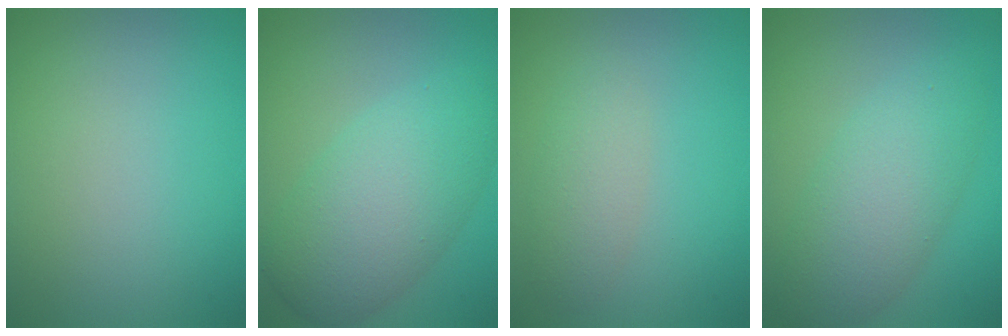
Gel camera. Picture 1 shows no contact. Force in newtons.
{"total": 7.3, "press": 7.3, "slide": 0.1}
{"total": 2.4, "press": 2.4, "slide": 0.1}
{"total": 5.6, "press": 5.6, "slide": 0.2}